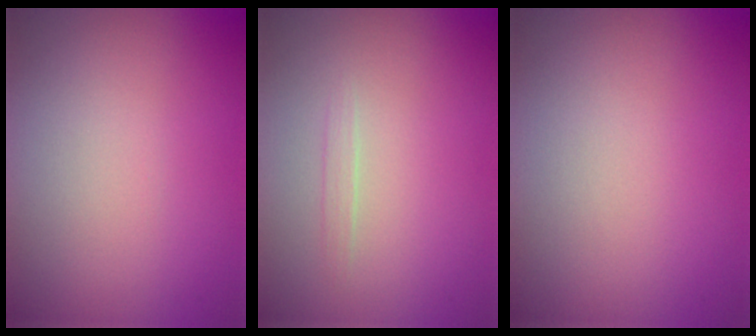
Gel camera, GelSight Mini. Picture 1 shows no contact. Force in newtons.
{"total": 0.6, "press": 0.6, "slide": 0.0}
{"total": 0.0}